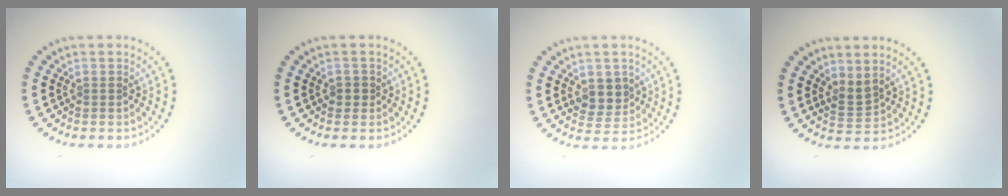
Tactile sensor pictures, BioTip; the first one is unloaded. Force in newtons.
{"total": 1.0, "press": 0.9, "slide": 0.4}
{"total": 2.6, "press": 2.4, "slide": 1.1}
{"total": 1.7, "press": 1.2, "slide": 1.2}